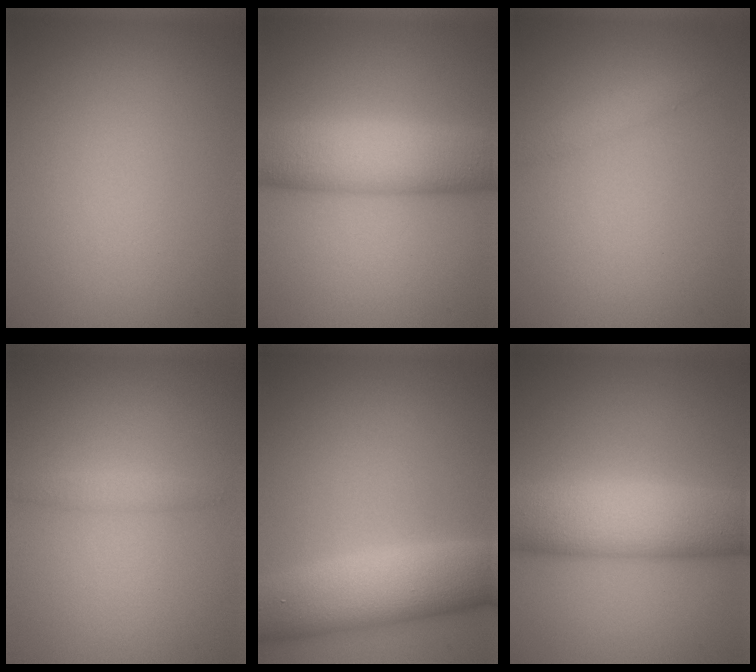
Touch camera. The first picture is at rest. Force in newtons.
{"total": 8.7, "press": 8.7, "slide": 0.6}
{"total": 1.4, "press": 1.4, "slide": 0.1}
{"total": 1.3, "press": 1.3, "slide": 0.0}
{"total": 8.1, "press": 8.1, "slide": 0.4}
{"total": 9.4, "press": 9.4, "slide": 0.4}